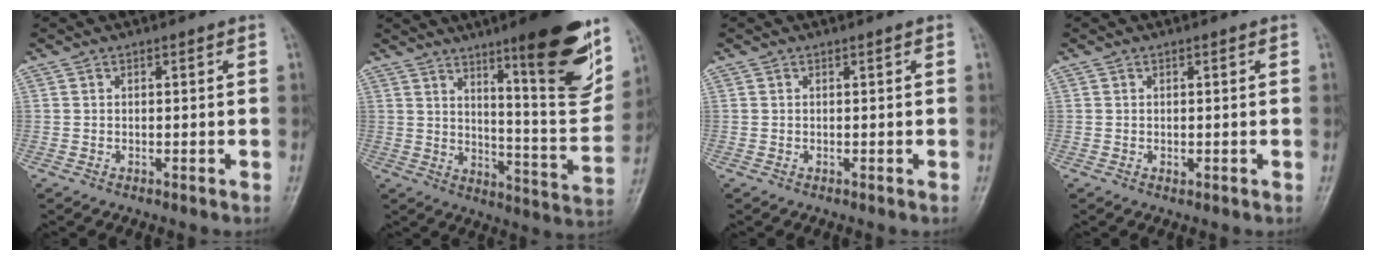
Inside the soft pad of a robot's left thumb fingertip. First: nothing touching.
{"total": 20.2, "force": [11.5, 3.6, 16.2], "torque": [-0.182, -0.069, 0.171]}
{"total": 0.0}
{"total": 0.8, "force": [0.0, 0.5, 0.6], "torque": [-0.006, -0.002, 0.002]}